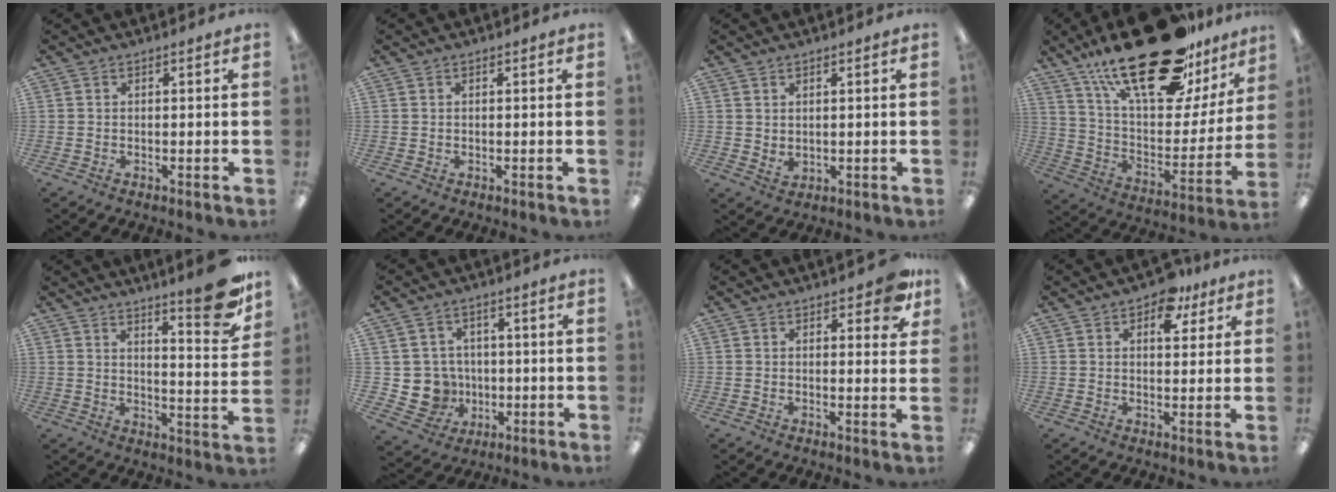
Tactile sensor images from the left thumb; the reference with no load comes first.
{"total": 0.0}
{"total": 2.2, "force": [1.7, 1.3, 0.7], "torque": [-0.008, -0.008, 0.030]}
{"total": 30.8, "force": [20.7, 11.9, 19.5], "torque": [-0.310, -0.115, 0.349]}
{"total": 12.3, "force": [9.4, 2.1, 7.7], "torque": [-0.091, -0.069, 0.151]}
{"total": 8.0, "force": [-0.6, 7.8, 1.7], "torque": [-0.055, 0.005, -0.001]}
{"total": 6.1, "force": [3.7, 2.8, 4.0], "torque": [-0.038, -0.016, 0.060]}
{"total": 8.1, "force": [5.0, 4.4, 4.7], "torque": [-0.041, -0.023, 0.079]}